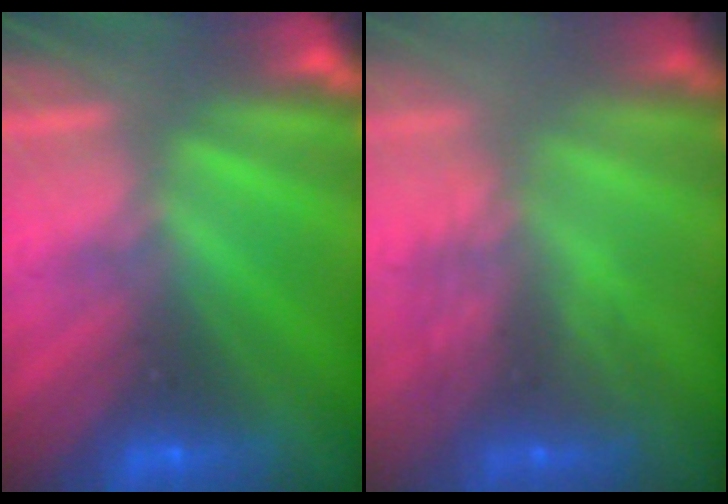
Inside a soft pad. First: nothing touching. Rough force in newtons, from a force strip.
{"total": 3.1}